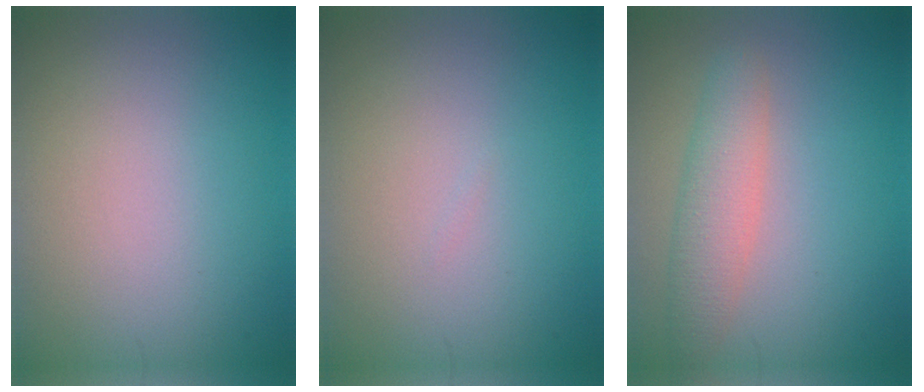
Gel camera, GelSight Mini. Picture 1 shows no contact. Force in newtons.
{"total": 0.0}
{"total": 3.6, "press": 3.6, "slide": 0.1}